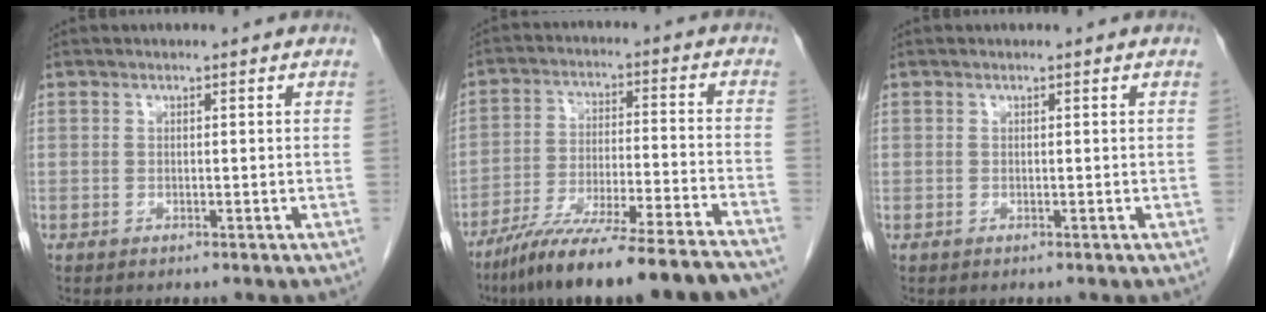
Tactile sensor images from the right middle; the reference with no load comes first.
{"total": 19.7, "force": [-16.4, -0.1, 10.8], "torque": [-0.147, -0.030, -0.263]}
{"total": 0.0}